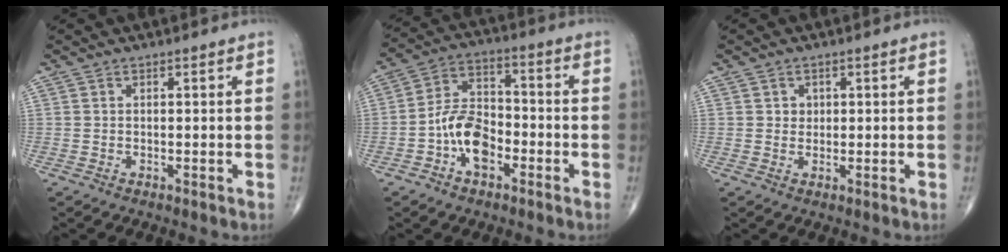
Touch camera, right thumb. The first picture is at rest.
{"total": 10.0, "force": [-3.8, 6.0, 7.0], "torque": [-0.114, 0.038, -0.077]}
{"total": 1.7, "force": [0.4, 1.5, 0.5], "torque": [0.002, 0.000, 0.006]}